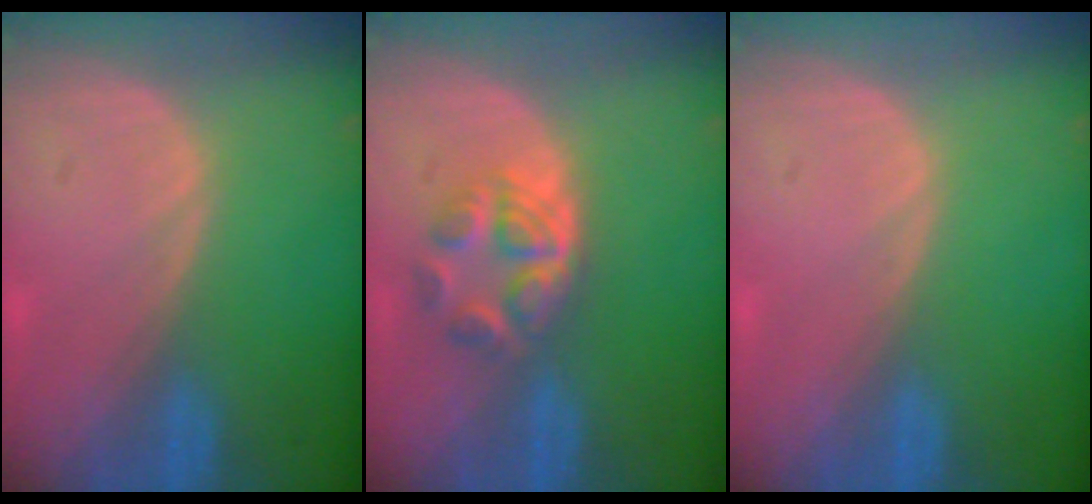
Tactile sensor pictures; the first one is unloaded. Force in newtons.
{"total": 6.2, "press": 5.2, "slide": 3.3}
{"total": 0.0}